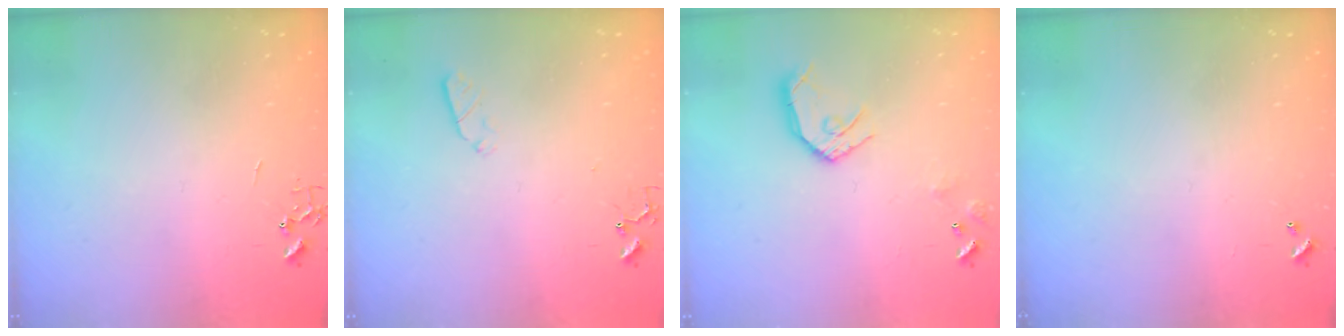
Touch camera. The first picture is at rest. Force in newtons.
{"total": 2.9, "press": 2.8, "slide": 0.5}
{"total": 11.7, "press": 11.6, "slide": 1.2}
{"total": 0.0}